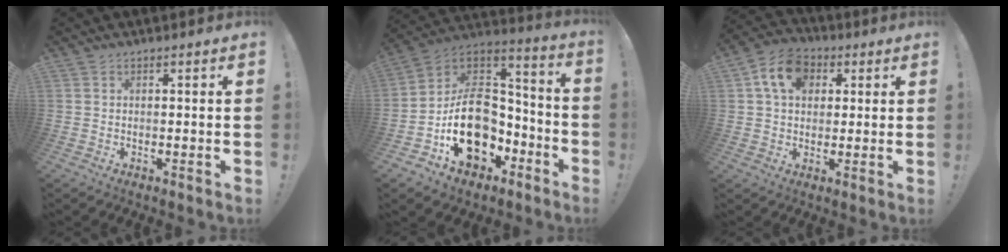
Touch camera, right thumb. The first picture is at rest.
{"total": 19.5, "force": [-4.1, 15.1, 11.6], "torque": [-0.178, 0.021, -0.047]}
{"total": 11.3, "force": [3.8, 8.4, 6.6], "torque": [-0.111, 0.007, 0.075]}